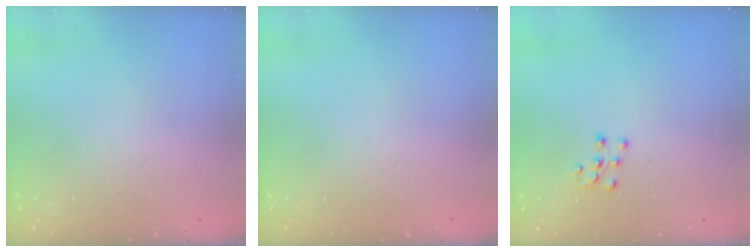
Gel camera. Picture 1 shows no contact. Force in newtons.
{"total": 0.0}
{"total": 7.6, "press": 7.6, "slide": 0.5}